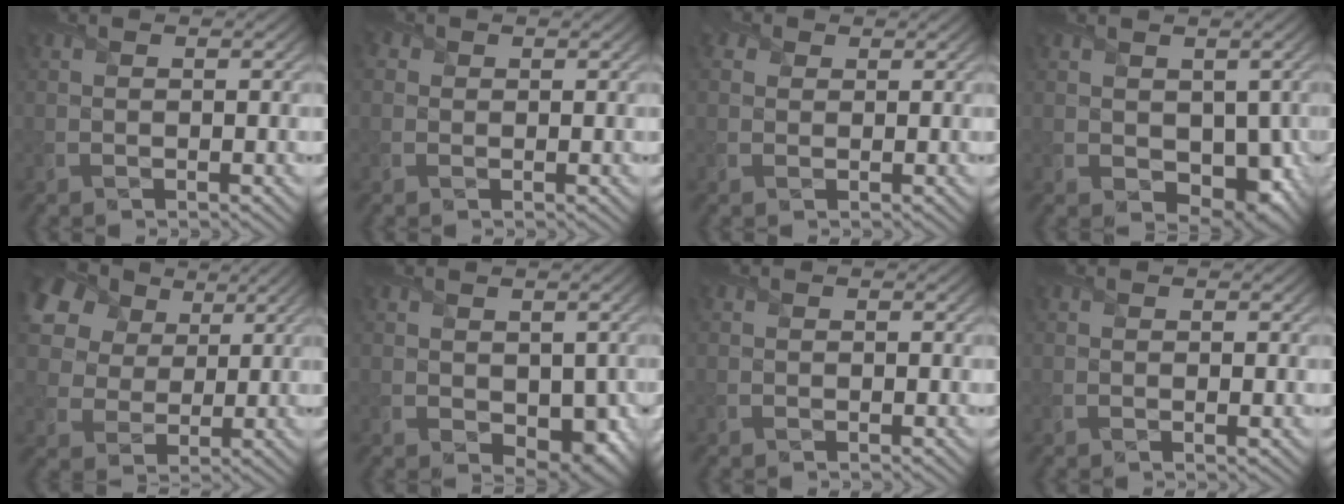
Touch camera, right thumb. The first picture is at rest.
{"total": 1.3, "force": [0.3, 1.3, 0.3], "torque": [-0.009, 0.001, 0.005]}
{"total": 1.7, "force": [0.8, 1.4, 0.5], "torque": [-0.016, 0.001, 0.012]}
{"total": 6.4, "force": [0.0, 4.7, 4.4], "torque": [-0.088, -0.031, 0.017]}
{"total": 15.1, "force": [8.0, 10.0, 7.9], "torque": [-0.214, 0.045, 0.156]}
{"total": 5.0, "force": [-0.1, 3.5, 3.6], "torque": [-0.073, -0.024, 0.012]}
{"total": 0.0}
{"total": 0.6, "force": [0.1, 0.1, 0.6], "torque": [-0.011, -0.002, 0.001]}